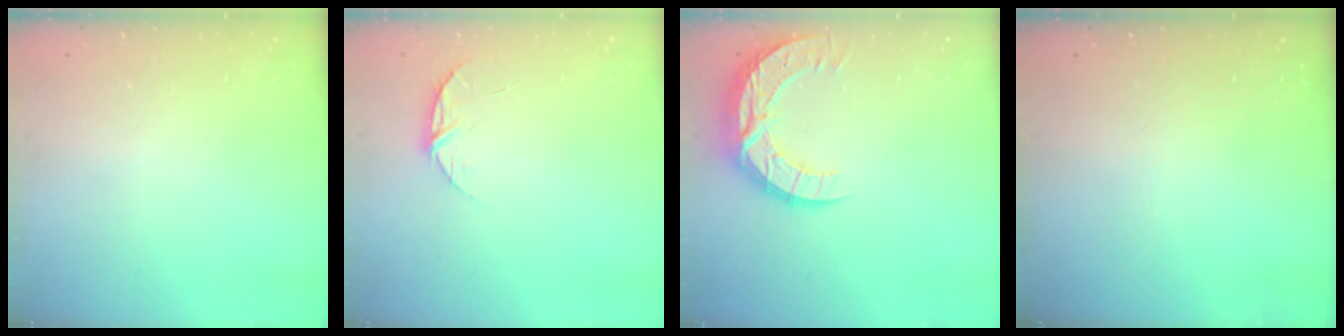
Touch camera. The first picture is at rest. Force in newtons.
{"total": 6.1, "press": 6.1, "slide": 0.7}
{"total": 12.9, "press": 12.9, "slide": 1.1}
{"total": 0.0}